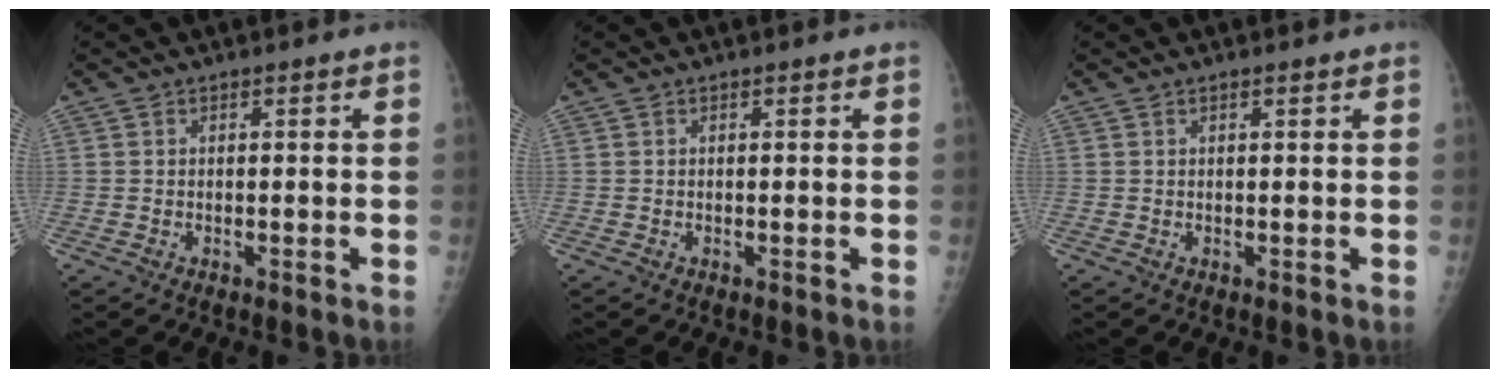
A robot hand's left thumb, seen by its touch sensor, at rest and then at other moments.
{"total": 0.0}
{"total": 0.6, "force": [0.5, 0.2, 0.3], "torque": [-0.007, -0.002, 0.008]}